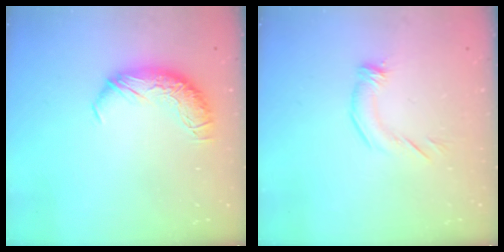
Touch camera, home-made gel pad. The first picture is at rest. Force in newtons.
{"total": 2.8, "press": 2.7, "slide": 0.8}